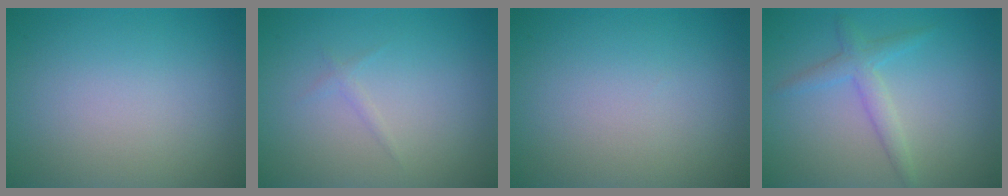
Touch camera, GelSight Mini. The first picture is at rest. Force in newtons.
{"total": 1.2, "press": 1.2, "slide": 0.2}
{"total": 0.0}
{"total": 2.2, "press": 2.2, "slide": 0.1}